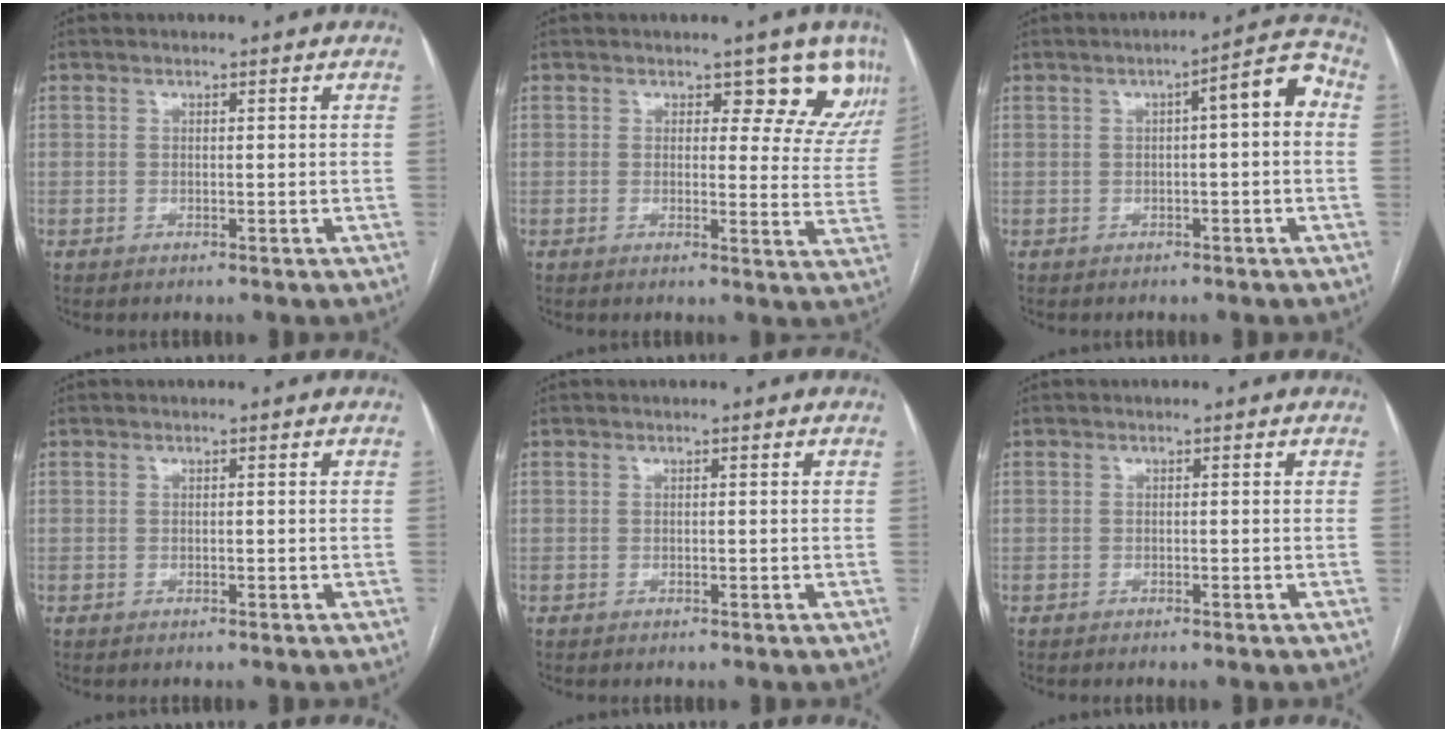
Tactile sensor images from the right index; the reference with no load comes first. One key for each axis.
{"total": 8.0, "fx": 6.1, "fy": 4.1, "fz": 3.1, "tx": -0.002, "ty": -0.017, "tz": 0.044}
{"total": 6.1, "fx": 0.7, "fy": 1.2, "fz": 6.0, "tx": -0.075, "ty": 0.026, "tz": 0.004}
{"total": 0.0}
{"total": 0.0}
{"total": 0.0}